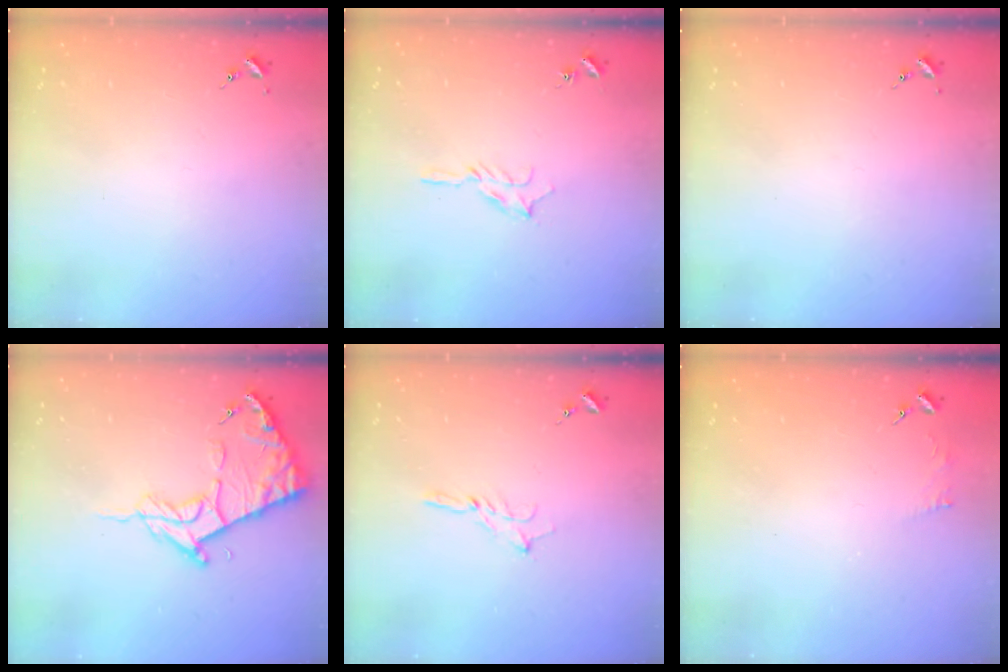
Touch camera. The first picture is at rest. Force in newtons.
{"total": 5.8, "press": 5.7, "slide": 0.8}
{"total": 0.0}
{"total": 13.2, "press": 13.1, "slide": 1.4}
{"total": 2.9, "press": 2.9, "slide": 0.2}
{"total": 2.4, "press": 2.4, "slide": 0.3}